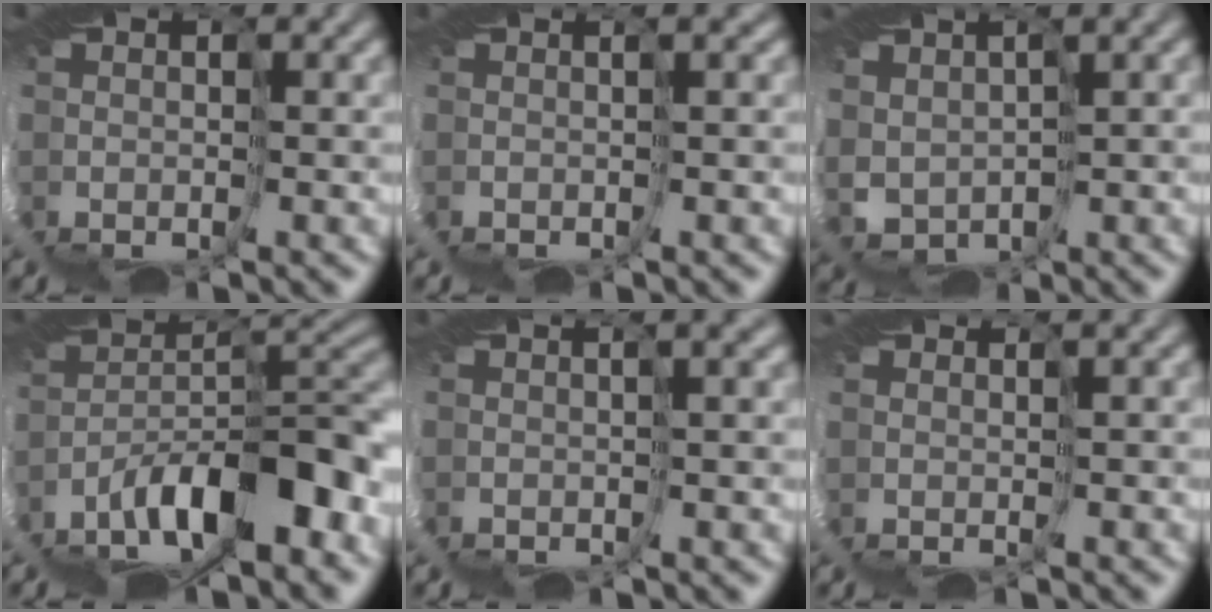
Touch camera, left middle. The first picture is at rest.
{"total": 3.2, "force": [-0.6, -2.5, -1.9], "torque": [0.032, -0.007, 0.004]}
{"total": 2.0, "force": [1.7, 0.3, -1.0], "torque": [-0.019, -0.021, 0.030]}
{"total": 6.3, "force": [-4.6, -0.1, 4.2], "torque": [-0.082, 0.011, -0.074]}
{"total": 2.9, "force": [-0.2, -2.8, -0.9], "torque": [0.010, -0.001, 0.011]}
{"total": 2.6, "force": [1.0, -2.0, -1.4], "torque": [0.032, 0.001, 0.021]}